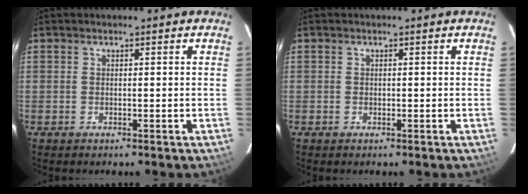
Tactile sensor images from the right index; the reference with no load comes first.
{"total": 0.0}